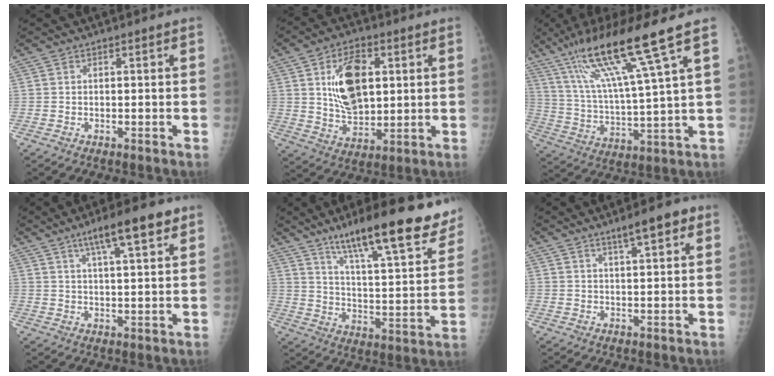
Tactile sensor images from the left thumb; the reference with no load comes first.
{"total": 13.7, "force": [3.4, 8.1, 10.5], "torque": [-0.151, -0.012, 0.065]}
{"total": 17.5, "force": [10.7, 0.3, 13.9], "torque": [-0.260, -0.036, 0.197]}
{"total": 10.3, "force": [6.1, 2.0, 8.0], "torque": [-0.118, -0.016, 0.095]}
{"total": 24.2, "force": [16.8, 5.1, 16.7], "torque": [-0.220, -0.059, 0.257]}
{"total": 5.9, "force": [3.5, 1.2, 4.6], "torque": [-0.067, -0.005, 0.053]}